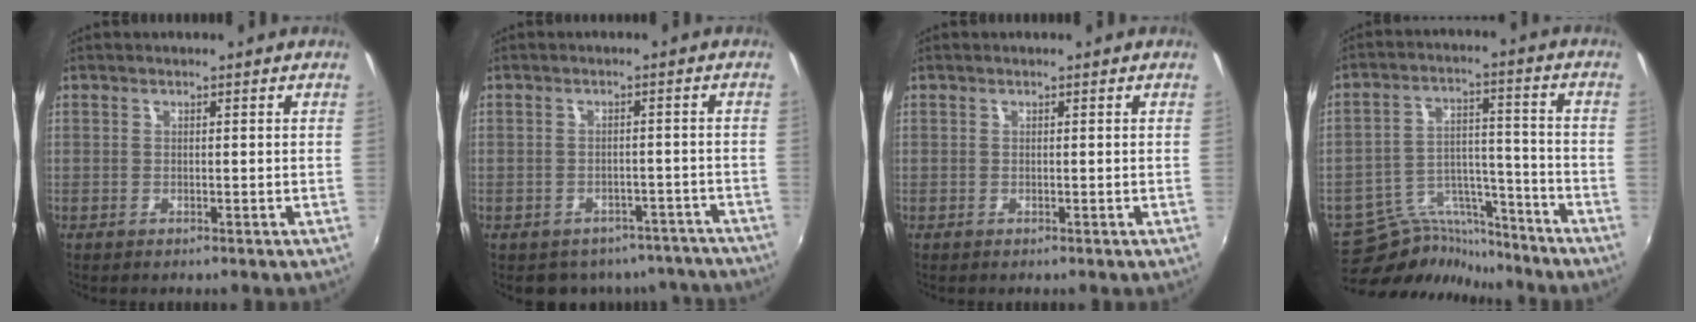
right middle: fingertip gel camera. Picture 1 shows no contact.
{"total": 12.3, "force": [-10.2, 6.3, 2.6], "torque": [-0.057, 0.016, -0.106]}
{"total": 0.0}
{"total": 12.1, "force": [-11.4, 3.8, 1.1], "torque": [-0.027, 0.040, -0.193]}